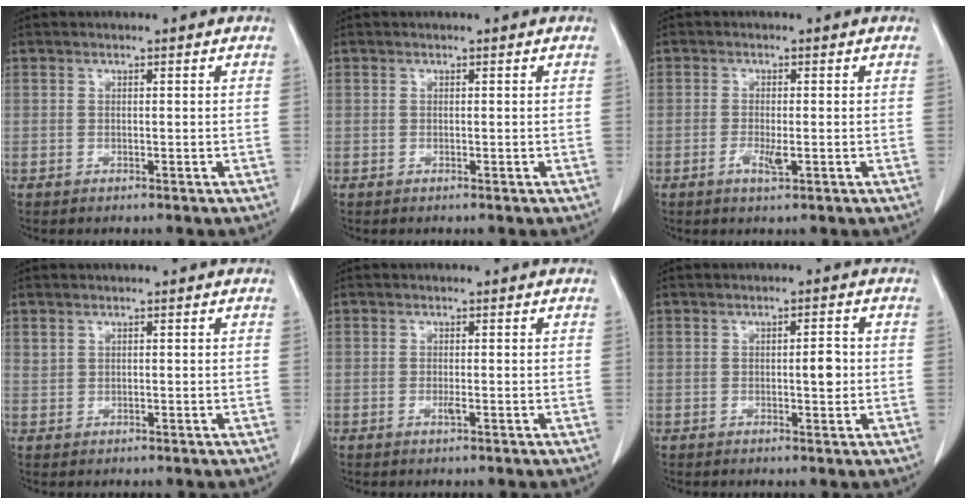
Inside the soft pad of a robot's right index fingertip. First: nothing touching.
{"total": 0.0}
{"total": 2.4, "force": [-0.8, 0.4, 2.2], "torque": [-0.043, -0.005, -0.012]}
{"total": 0.7, "force": [0.6, 0.3, 0.1], "torque": [0.000, 0.000, 0.013]}
{"total": 0.8, "force": [-0.3, -0.1, 0.8], "torque": [-0.019, -0.003, -0.005]}
{"total": 2.6, "force": [-0.1, 0.7, 2.5], "torque": [-0.037, 0.002, -0.001]}